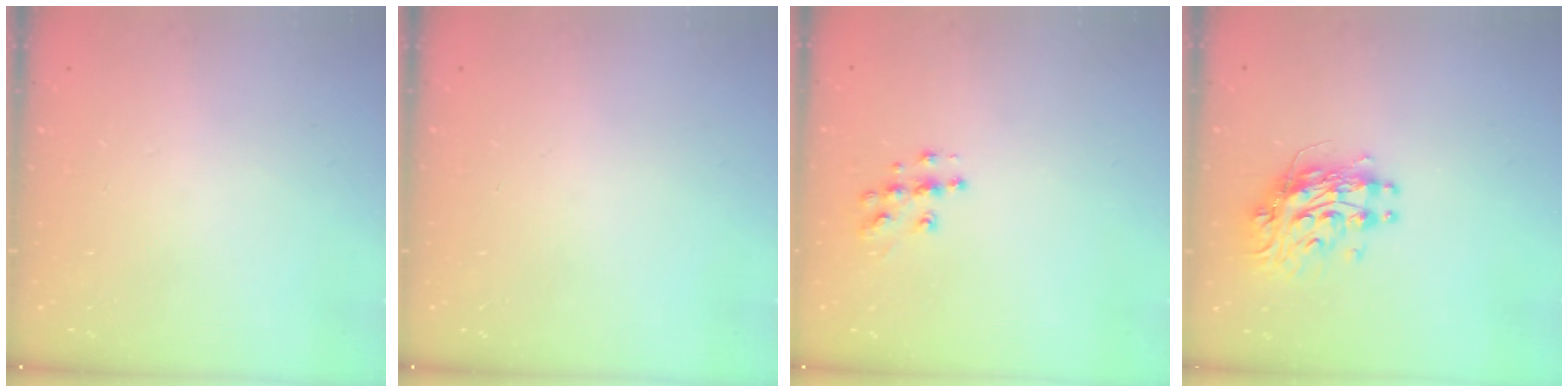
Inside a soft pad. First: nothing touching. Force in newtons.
{"total": 0.0}
{"total": 8.6, "press": 8.6, "slide": 0.4}
{"total": 10.7, "press": 10.7, "slide": 0.9}